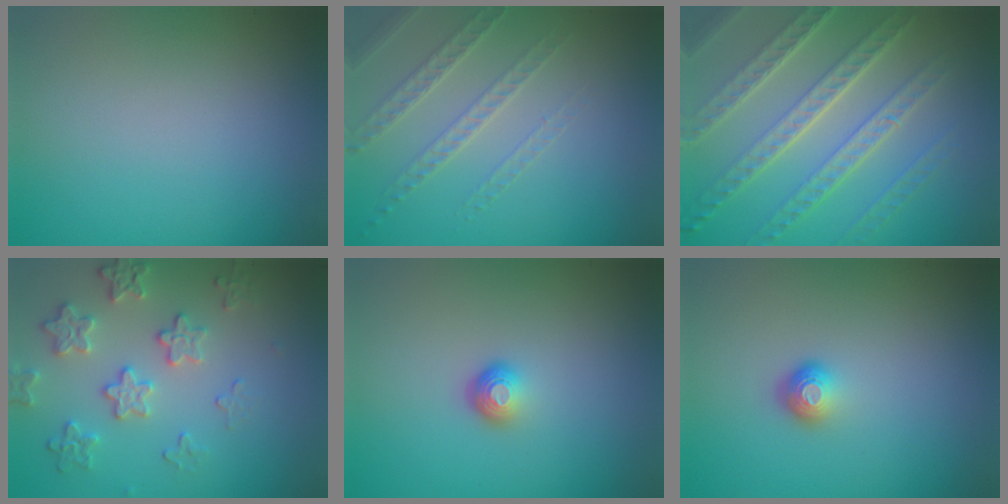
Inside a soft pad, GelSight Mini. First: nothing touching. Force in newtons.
{"total": 1.9, "press": 1.7, "slide": 0.8}
{"total": 7.8, "press": 5.5, "slide": 5.6}
{"total": 3.9, "press": 3.4, "slide": 2.0}
{"total": 1.8, "press": 1.1, "slide": 1.5}
{"total": 1.7, "press": 1.2, "slide": 1.3}